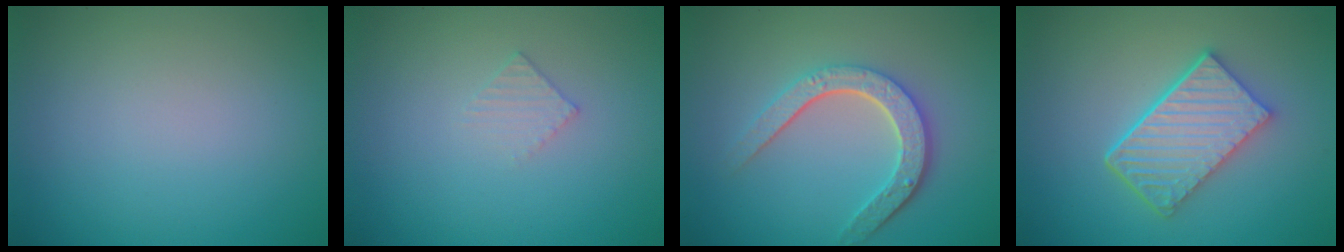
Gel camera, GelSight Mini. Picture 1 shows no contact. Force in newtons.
{"total": 1.1, "press": 1.1, "slide": 0.0}
{"total": 4.7, "press": 3.5, "slide": 3.0}
{"total": 5.6, "press": 4.2, "slide": 3.7}